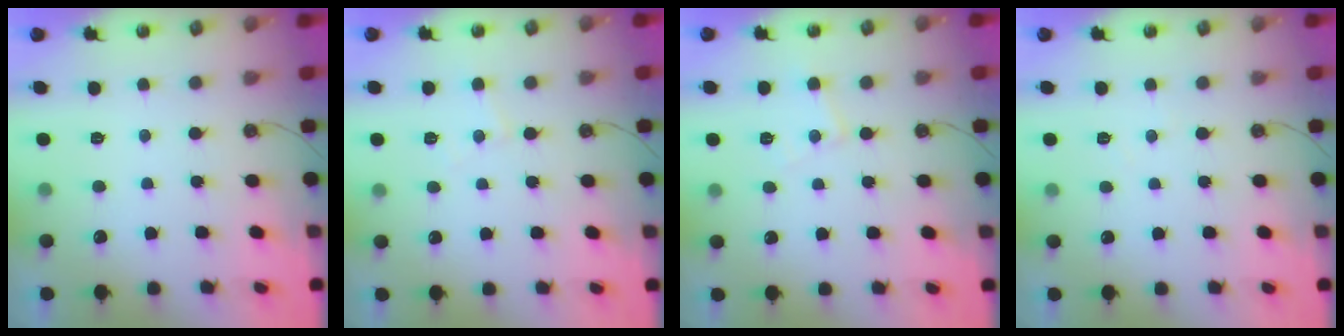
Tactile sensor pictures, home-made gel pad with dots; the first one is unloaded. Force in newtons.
{"total": 5.0, "press": 5.0, "slide": 0.7}
{"total": 6.6, "press": 6.6, "slide": 0.3}
{"total": 4.1, "press": 4.1, "slide": 0.8}